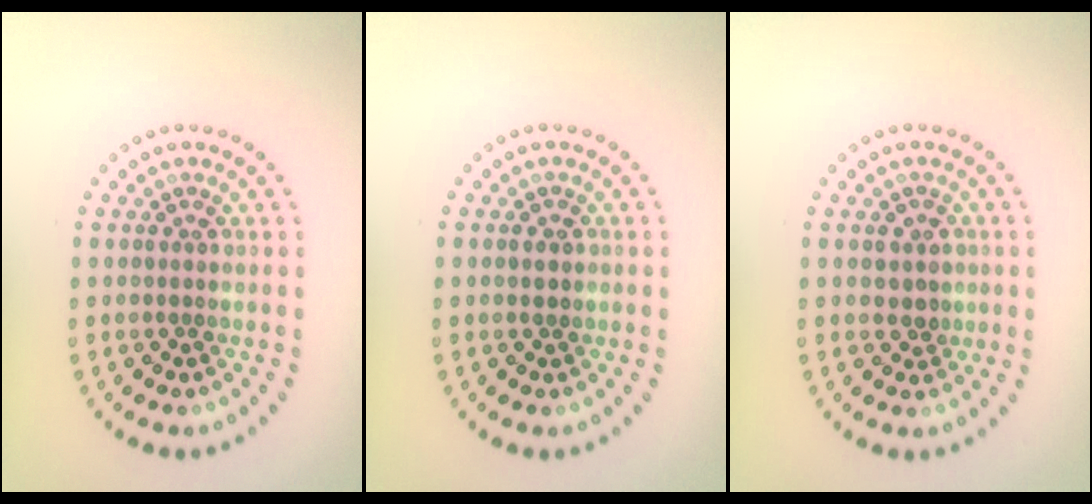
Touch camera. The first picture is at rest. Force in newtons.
{"total": 1.2, "press": 1.2, "slide": 0.1}
{"total": 1.7, "press": 1.6, "slide": 0.7}